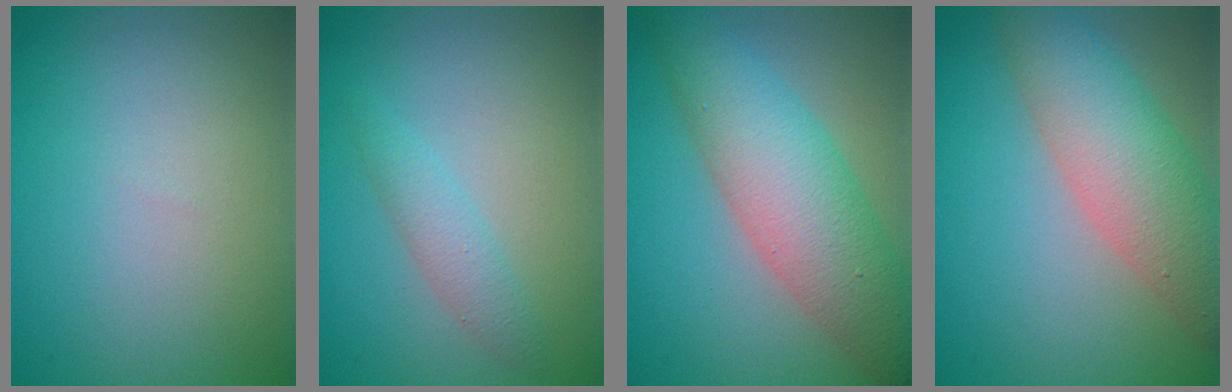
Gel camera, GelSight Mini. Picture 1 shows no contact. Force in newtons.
{"total": 2.0, "press": 2.0, "slide": 0.0}
{"total": 8.2, "press": 8.2, "slide": 0.1}
{"total": 7.4, "press": 7.3, "slide": 0.3}